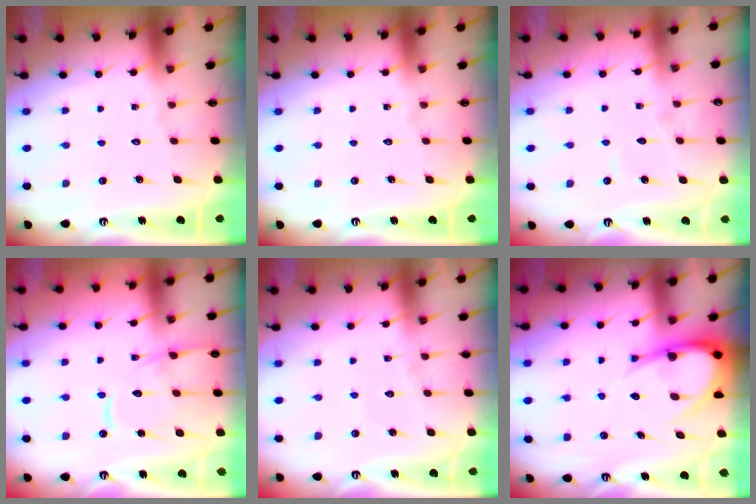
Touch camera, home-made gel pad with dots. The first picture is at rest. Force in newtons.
{"total": 0.0}
{"total": 2.5, "press": 2.5, "slide": 0.2}
{"total": 13.4, "press": 13.4, "slide": 1.4}
{"total": 3.6, "press": 3.6, "slide": 0.4}
{"total": 10.0, "press": 9.9, "slide": 0.9}